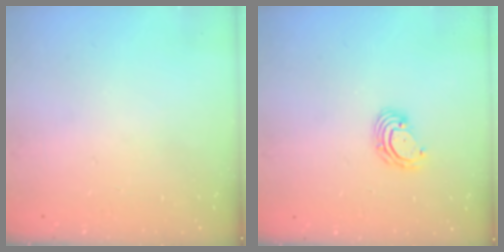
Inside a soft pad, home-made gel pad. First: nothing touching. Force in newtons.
{"total": 5.1, "press": 5.0, "slide": 0.6}